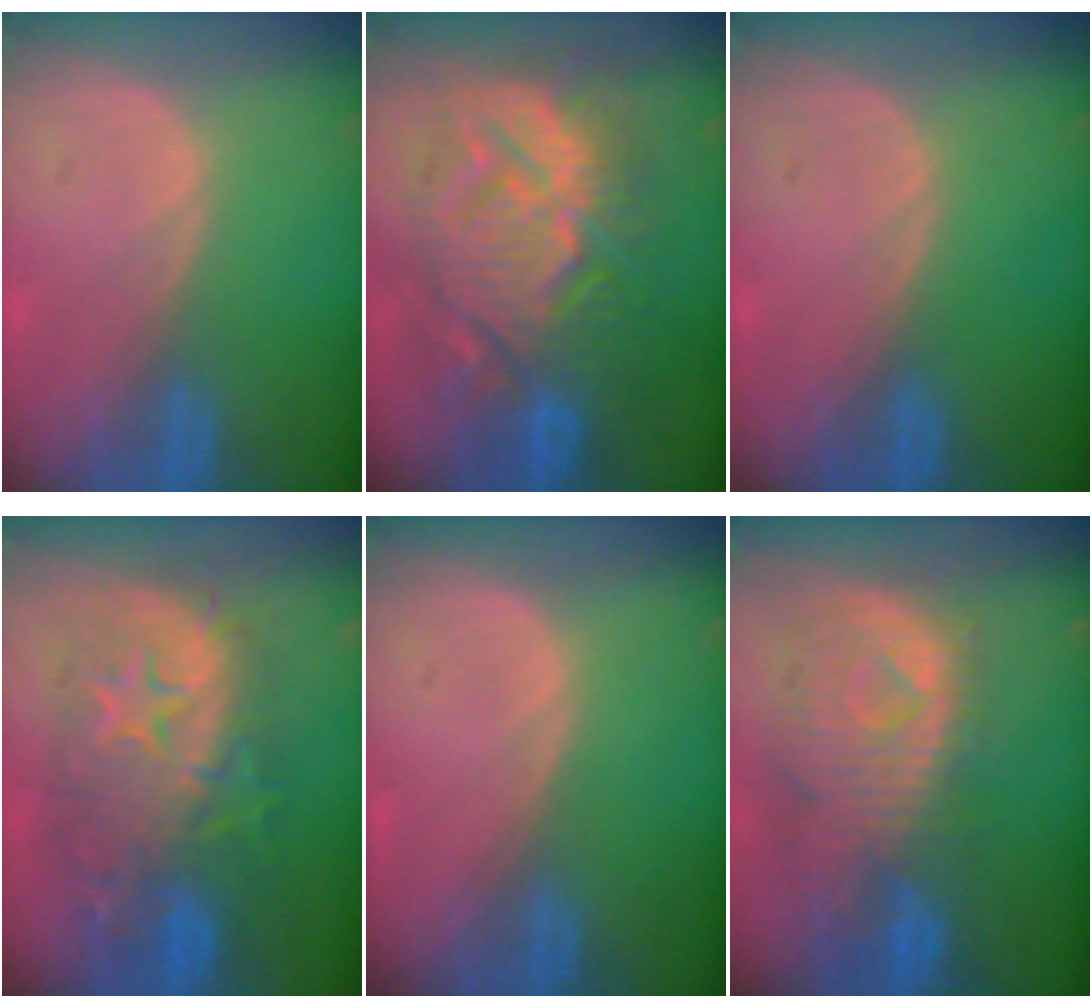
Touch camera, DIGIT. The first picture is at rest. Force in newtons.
{"total": 13.7, "press": 13.7, "slide": 1.3}
{"total": 0.0}
{"total": 12.3, "press": 12.2, "slide": 1.1}
{"total": 0.0}
{"total": 11.3, "press": 9.7, "slide": 5.7}